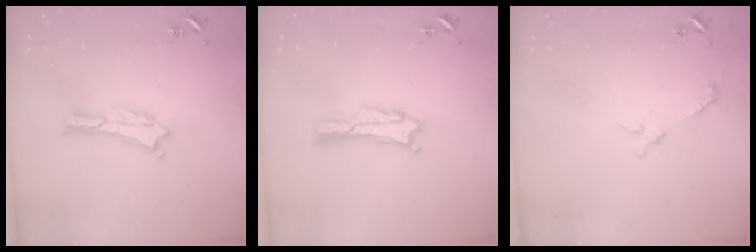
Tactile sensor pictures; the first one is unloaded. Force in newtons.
{"total": 1.6, "press": 1.6, "slide": 0.2}
{"total": 3.7, "press": 3.7, "slide": 0.4}